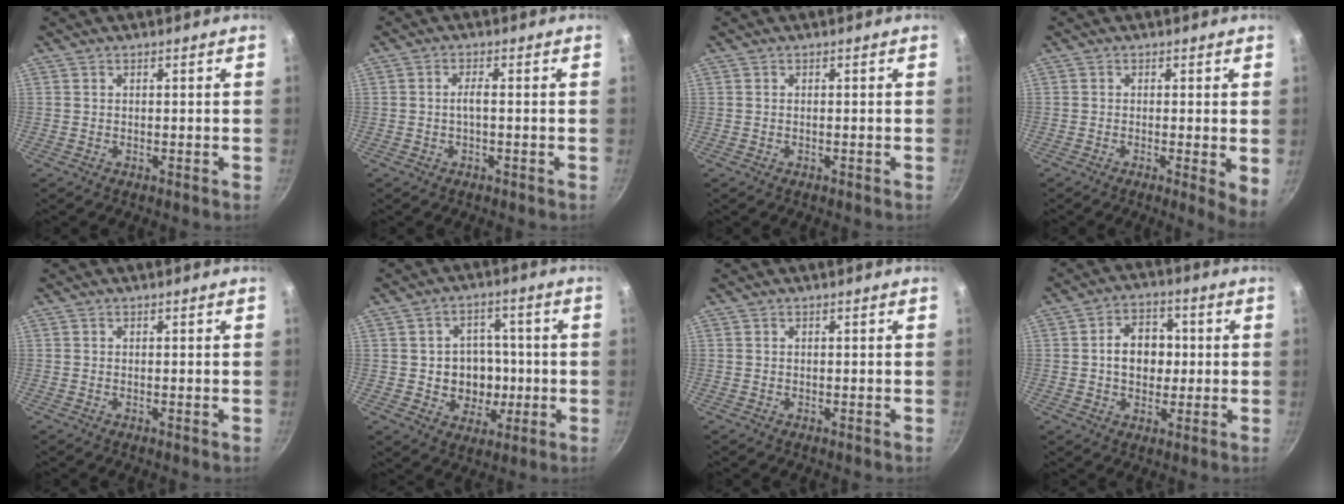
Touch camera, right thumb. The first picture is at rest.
{"total": 1.8, "force": [-0.4, 0.4, 1.7], "torque": [-0.039, 0.010, -0.009]}
{"total": 0.0}
{"total": 4.3, "force": [-0.4, 0.8, 4.2], "torque": [-0.054, -0.012, -0.008]}
{"total": 0.0}
{"total": 9.6, "force": [-0.8, 8.4, 4.6], "torque": [-0.030, 0.011, -0.003]}
{"total": 0.0}
{"total": 8.7, "force": [0.4, 6.7, 5.6], "torque": [-0.053, 0.012, 0.001]}